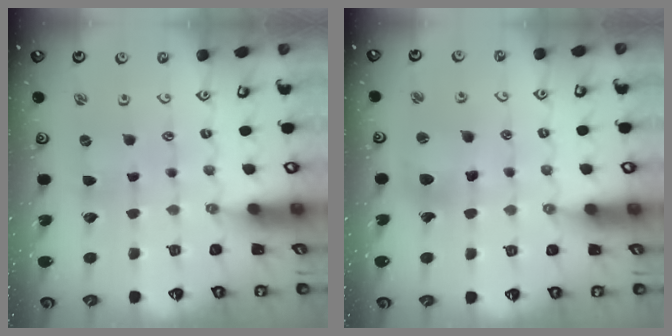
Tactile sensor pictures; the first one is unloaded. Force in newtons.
{"total": 10.8, "press": 10.8, "slide": 1.3}